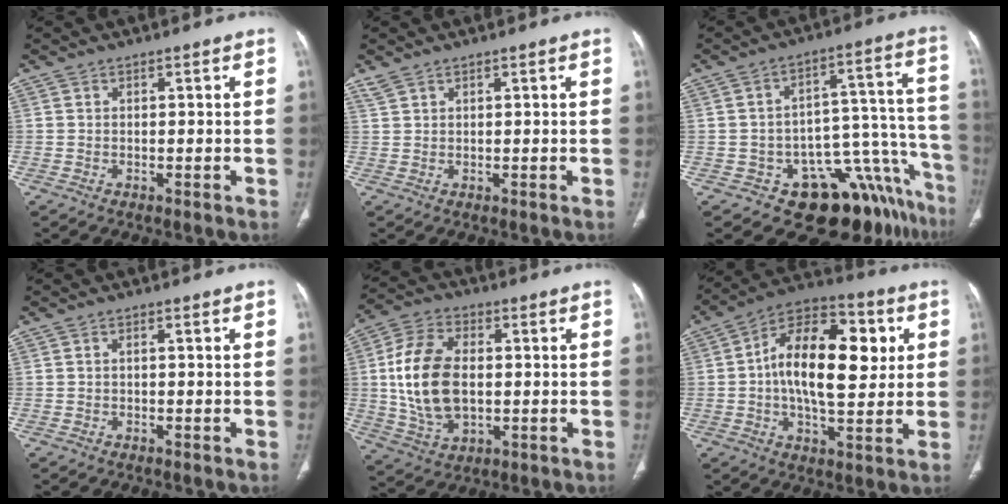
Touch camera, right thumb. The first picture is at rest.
{"total": 1.4, "force": [1.2, 0.5, 0.5], "torque": [-0.012, 0.008, 0.030]}
{"total": 16.7, "force": [-12.1, 7.4, 8.9], "torque": [-0.014, 0.127, -0.156]}
{"total": 0.6, "force": [-0.2, 0.3, 0.5], "torque": [-0.008, 0.003, -0.006]}
{"total": 15.9, "force": [0.2, 9.7, 12.6], "torque": [-0.241, 0.007, 0.011]}
{"total": 19.7, "force": [2.7, 9.9, 16.8], "torque": [-0.243, 0.020, 0.033]}